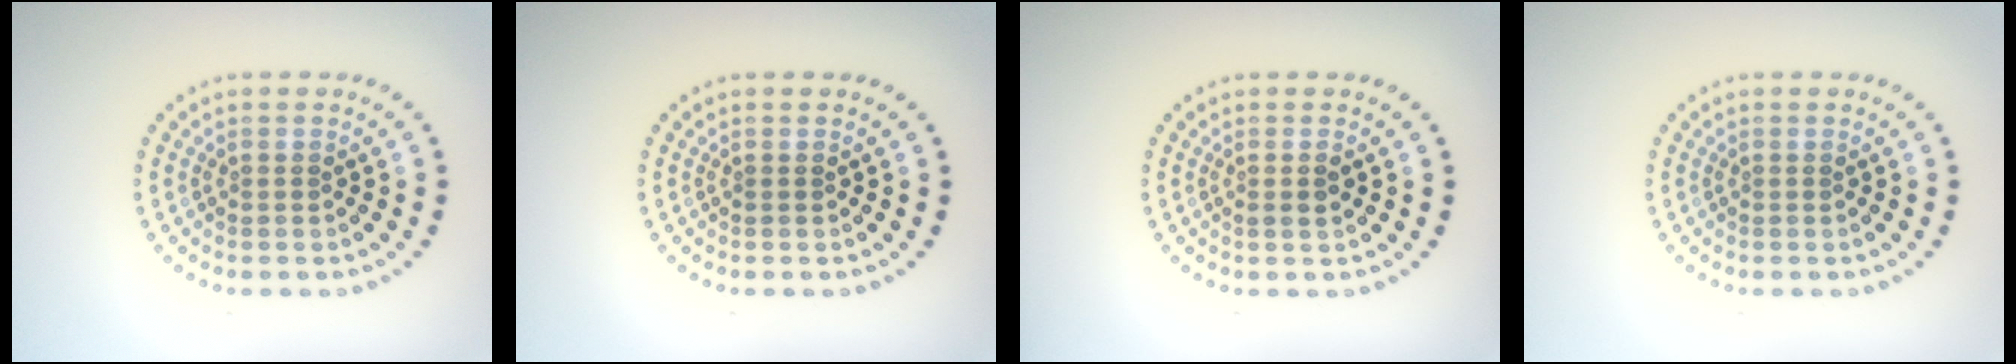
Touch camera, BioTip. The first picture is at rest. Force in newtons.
{"total": 0.0}
{"total": 1.1, "press": 1.0, "slide": 0.5}
{"total": 0.0}